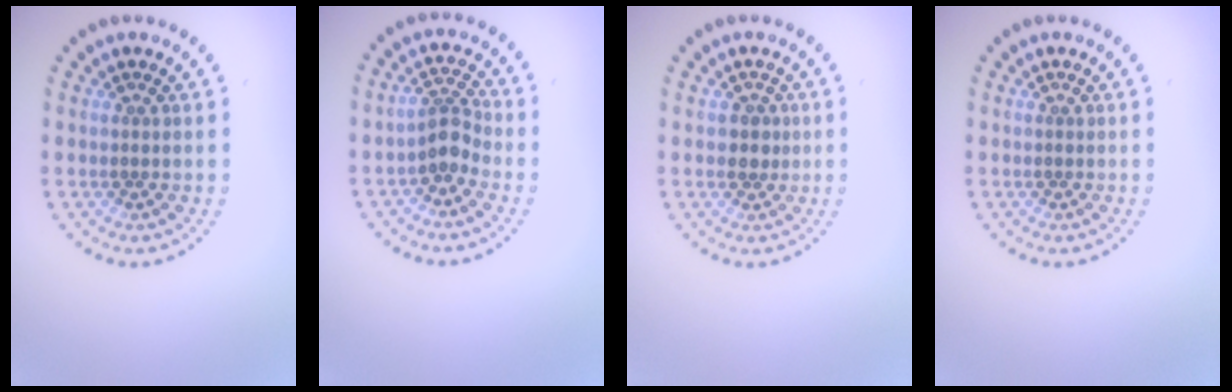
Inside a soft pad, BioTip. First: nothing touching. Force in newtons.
{"total": 2.5, "press": 1.9, "slide": 1.6}
{"total": 1.5, "press": 1.4, "slide": 0.5}
{"total": 0.0}